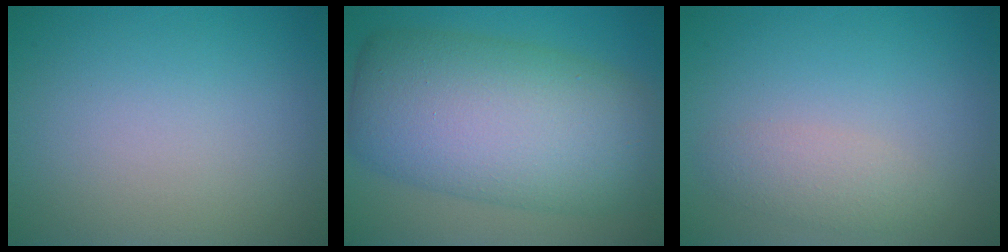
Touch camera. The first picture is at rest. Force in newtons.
{"total": 12.5, "press": 12.5, "slide": 0.4}
{"total": 2.1, "press": 2.0, "slide": 0.1}